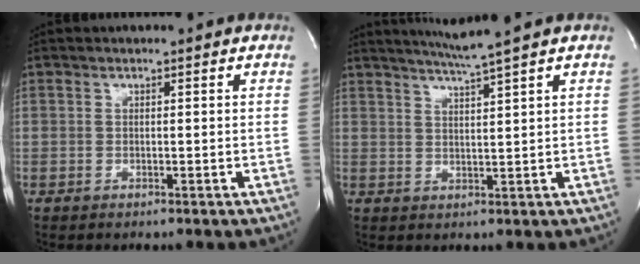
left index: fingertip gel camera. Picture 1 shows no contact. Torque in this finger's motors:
{"motor_torque": [0.28, -0.18, 0.01, 0.03]}